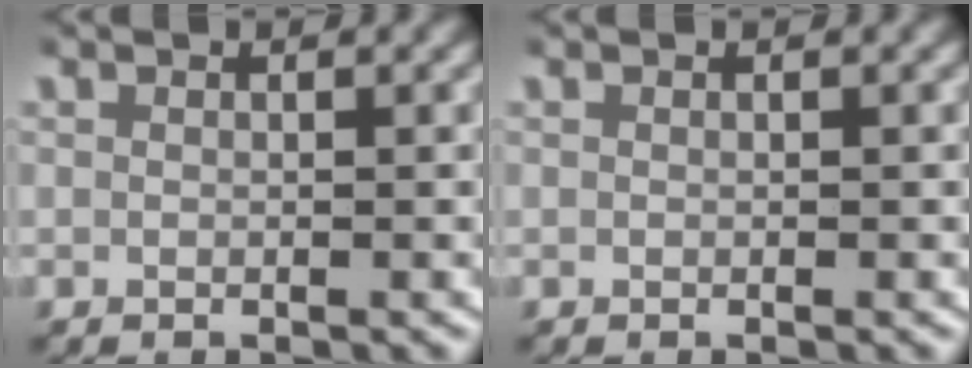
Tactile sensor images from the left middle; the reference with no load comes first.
{"total": 0.0}